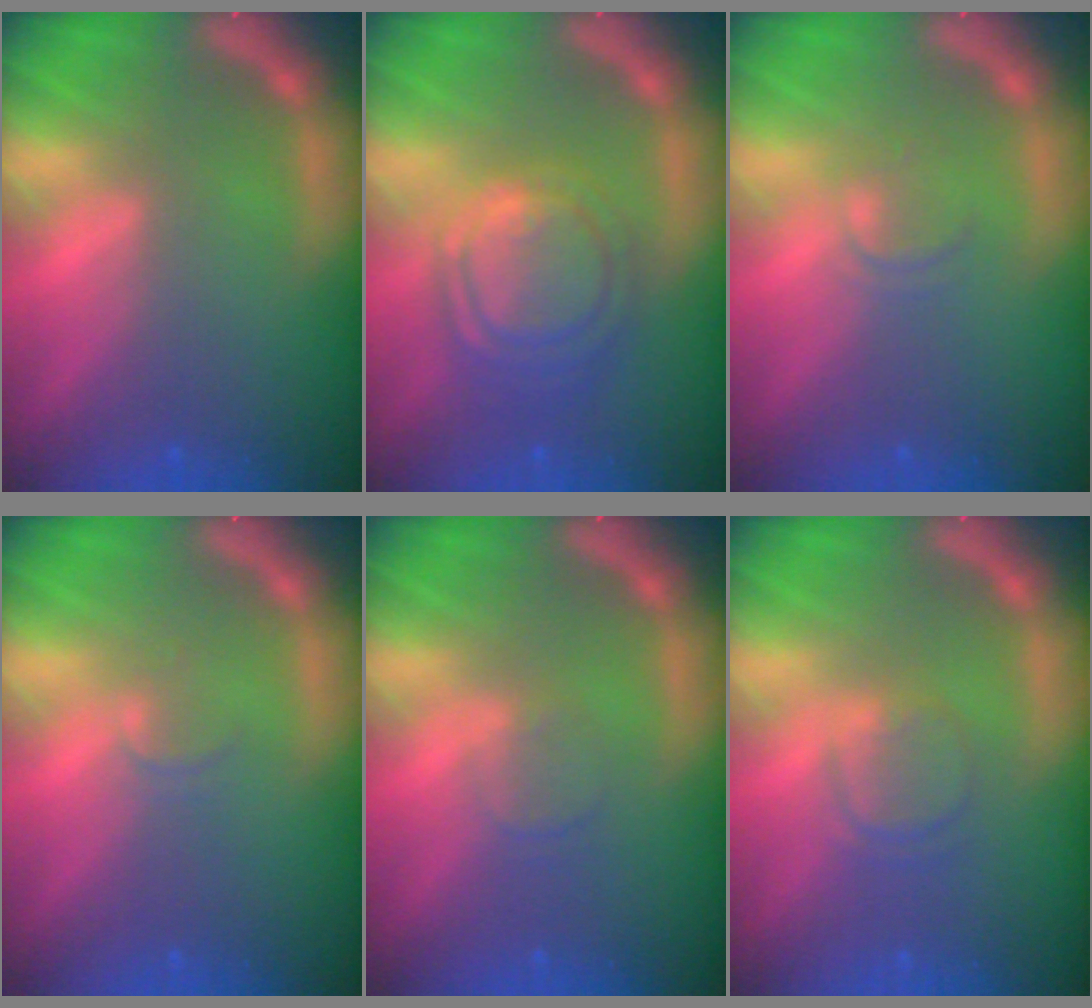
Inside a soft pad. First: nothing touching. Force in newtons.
{"total": 7.0}
{"total": 1.4}
{"total": 1.0}
{"total": 1.4}
{"total": 2.4}